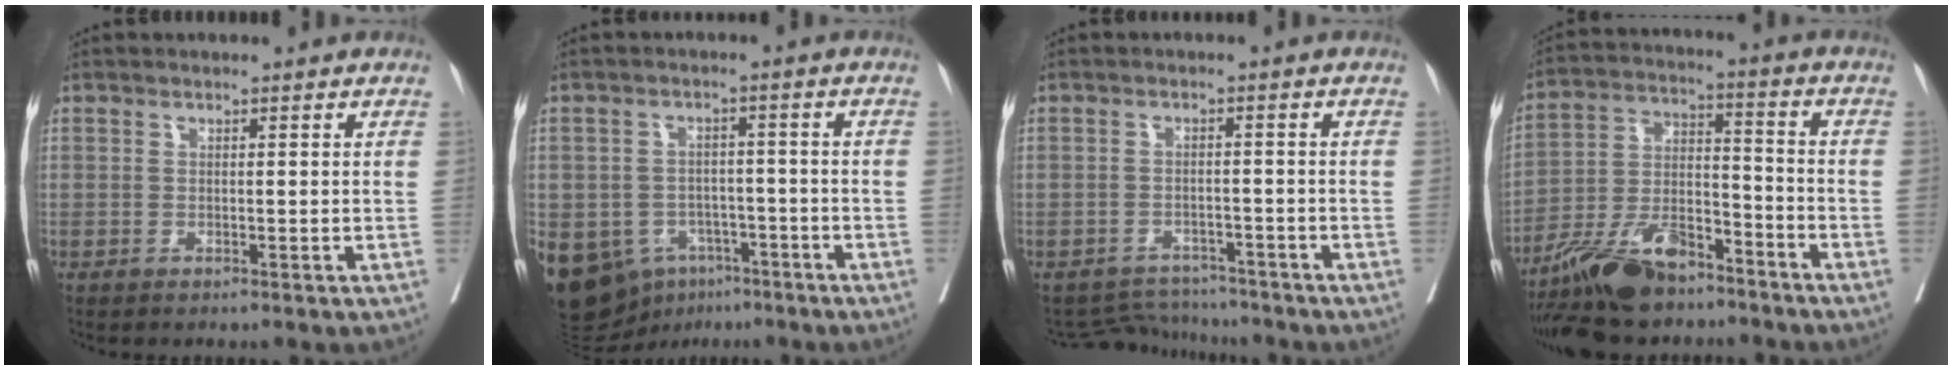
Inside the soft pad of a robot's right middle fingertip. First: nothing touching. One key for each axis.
{"total": 14.9, "fx": -7.7, "fy": 10.9, "fz": 6.7, "tx": -0.149, "ty": 0.007, "tz": -0.107}
{"total": 5.4, "fx": -5.2, "fy": 1.0, "fz": -1.2, "tx": 0.017, "ty": 0.012, "tz": -0.077}
{"total": 14.3, "fx": -10.9, "fy": 4.7, "fz": 7.8, "tx": -0.150, "ty": 0.000, "tz": -0.199}